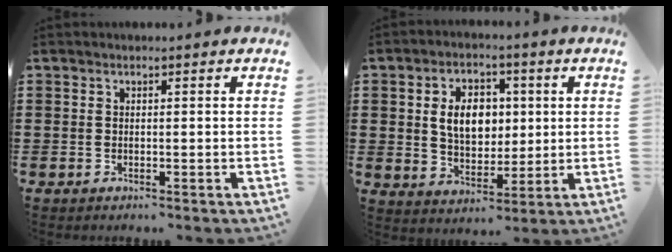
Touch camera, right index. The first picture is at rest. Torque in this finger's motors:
{"motor_torque": [1.39, 0.75, 0.64, 0.16]}